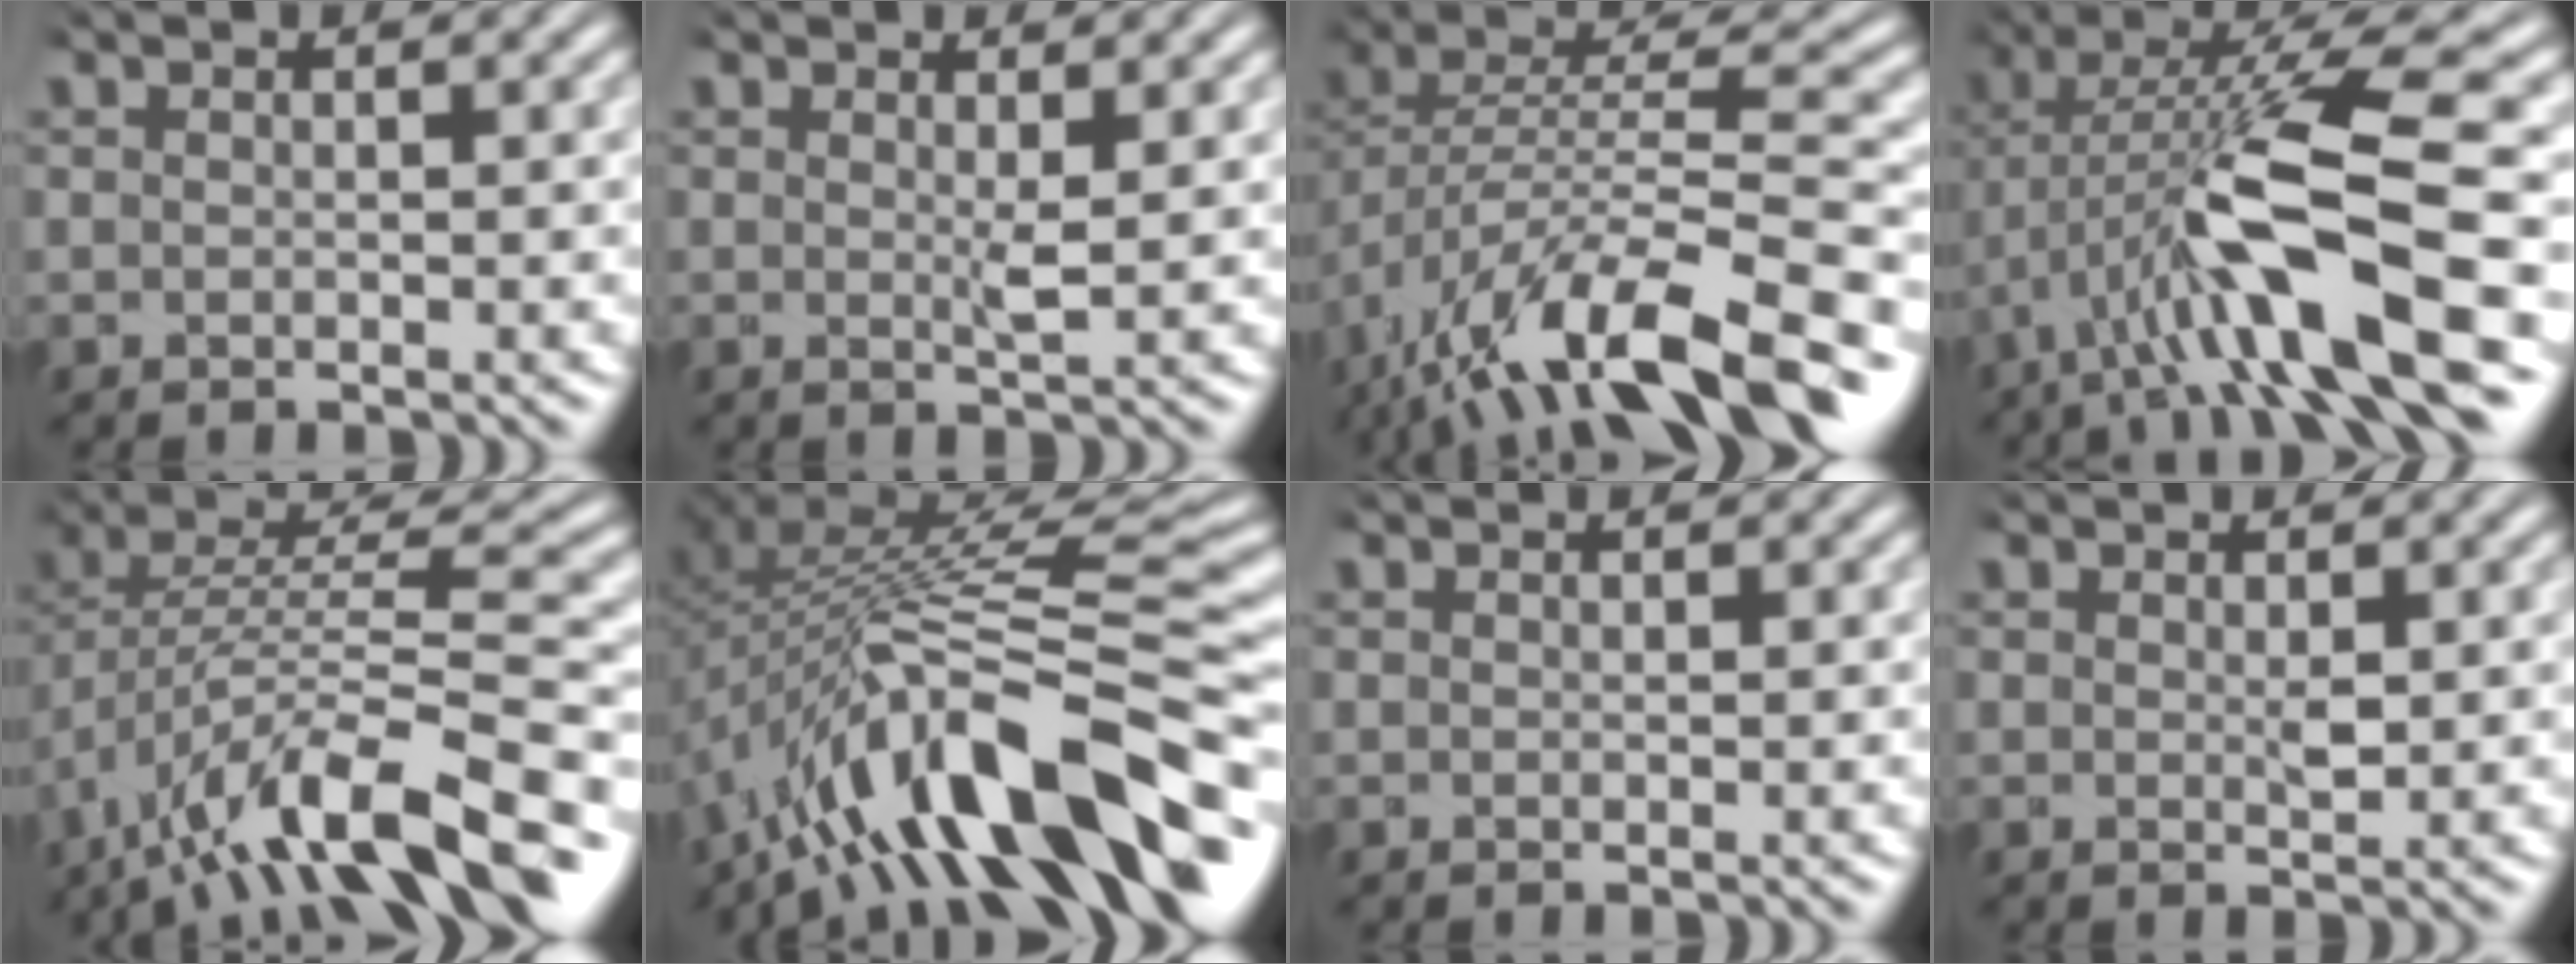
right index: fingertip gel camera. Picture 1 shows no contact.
{"total": 1.7, "force": [1.4, -0.5, 0.9], "torque": [-0.012, 0.002, 0.024]}
{"total": 10.3, "force": [-3.0, 5.2, 8.4], "torque": [-0.145, -0.012, -0.037]}
{"total": 8.7, "force": [0.6, 2.3, 8.4], "torque": [-0.154, 0.004, 0.018]}
{"total": 9.0, "force": [-2.7, 4.7, 7.2], "torque": [-0.119, -0.004, -0.038]}
{"total": 12.9, "force": [-3.3, 5.5, 11.3], "torque": [-0.185, -0.006, -0.033]}
{"total": 0.0}
{"total": 1.3, "force": [1.1, 0.3, 0.7], "torque": [-0.008, 0.003, 0.017]}